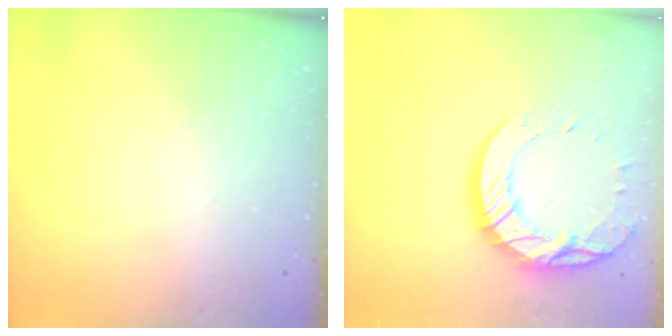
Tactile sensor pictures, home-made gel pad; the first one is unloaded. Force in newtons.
{"total": 17.3, "press": 17.2, "slide": 1.8}